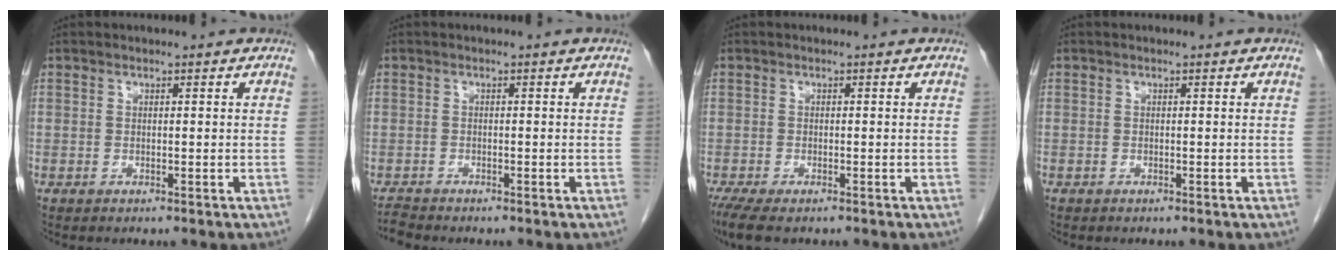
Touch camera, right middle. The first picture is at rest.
{"total": 1.6, "force": [-1.6, -0.2, 0.0], "torque": [-0.007, -0.011, -0.031]}
{"total": 5.6, "force": [-4.2, 1.7, 3.4], "torque": [-0.061, -0.016, -0.068]}
{"total": 0.0}